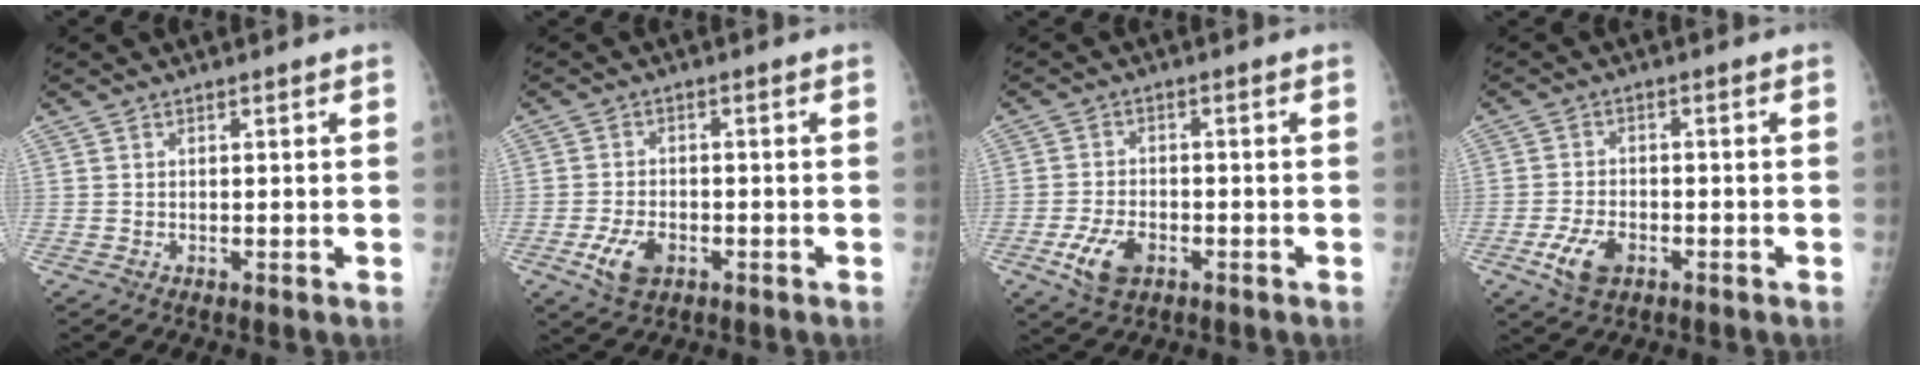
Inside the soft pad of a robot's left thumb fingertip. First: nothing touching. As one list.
[{"total": 5.7, "force": [-2.5, 3.4, 3.9], "torque": [-0.076, 0.006, -0.041]}, {"total": 6.5, "force": [-2.9, 3.8, 4.4], "torque": [-0.086, 0.009, -0.050]}, {"total": 5.9, "force": [-2.8, 3.4, 4.0], "torque": [-0.078, 0.008, -0.048]}]